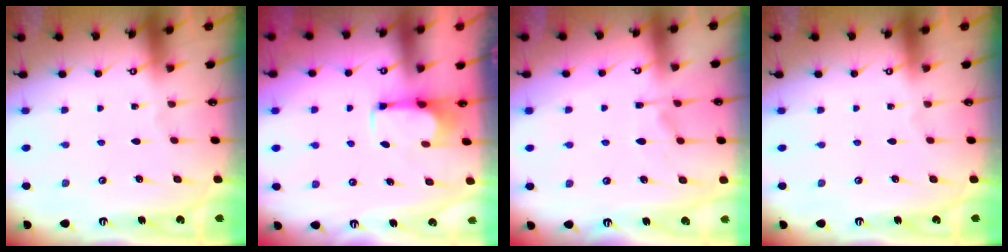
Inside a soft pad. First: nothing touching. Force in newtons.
{"total": 2.8, "press": 2.6, "slide": 0.8}
{"total": 1.3, "press": 0.6, "slide": 1.1}
{"total": 0.0}